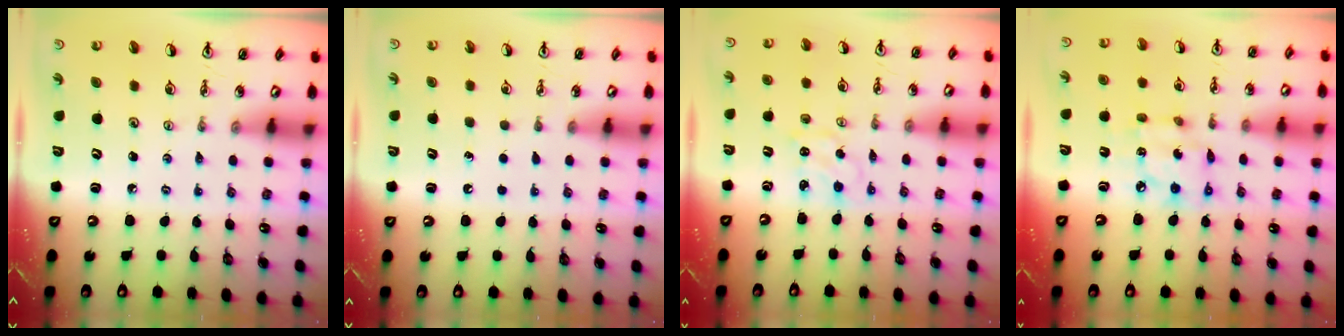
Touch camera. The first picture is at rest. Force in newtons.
{"total": 1.4, "press": 1.4, "slide": 0.1}
{"total": 1.4, "press": 1.4, "slide": 0.3}
{"total": 8.5, "press": 8.5, "slide": 0.5}